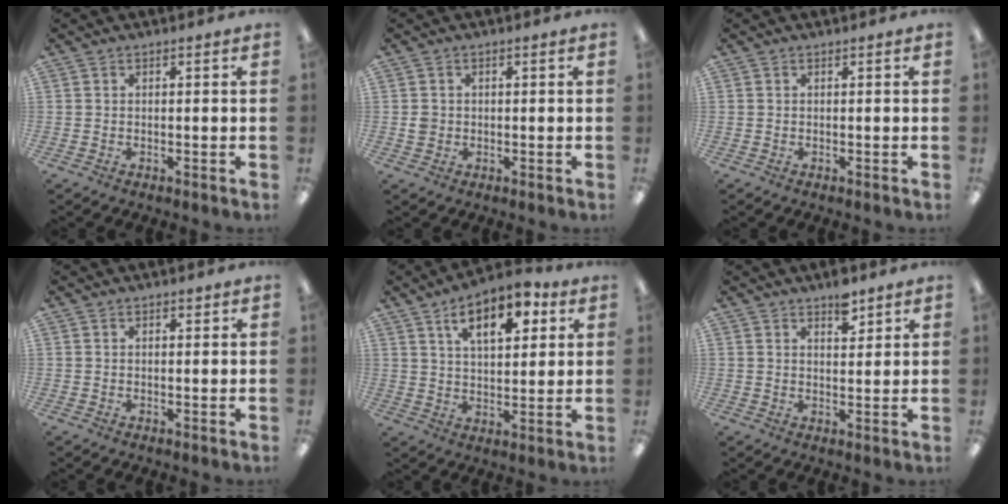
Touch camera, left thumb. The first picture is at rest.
{"total": 2.0, "force": [-0.1, 1.9, 0.7], "torque": [-0.005, 0.001, -0.006]}
{"total": 0.0}
{"total": 1.2, "force": [0.7, 0.6, 0.7], "torque": [-0.005, 0.000, 0.011]}
{"total": 12.2, "force": [6.7, 6.0, 8.2], "torque": [-0.114, -0.022, 0.113]}
{"total": 5.3, "force": [3.8, 2.4, 2.8], "torque": [-0.023, -0.023, 0.061]}